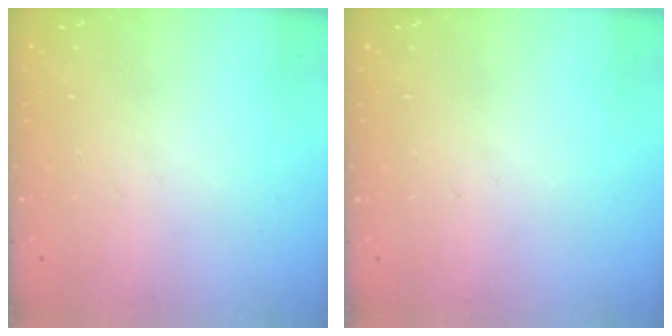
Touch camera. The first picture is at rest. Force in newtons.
{"total": 0.0}